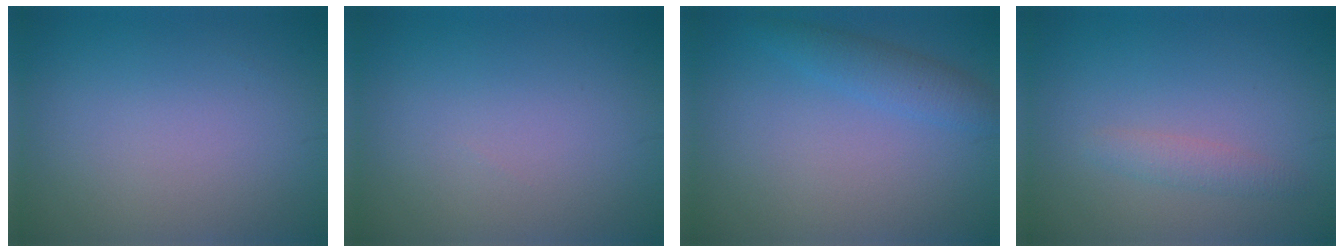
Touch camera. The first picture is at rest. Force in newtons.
{"total": 0.0}
{"total": 2.3, "press": 2.3, "slide": 0.0}
{"total": 1.4, "press": 1.4, "slide": 0.1}